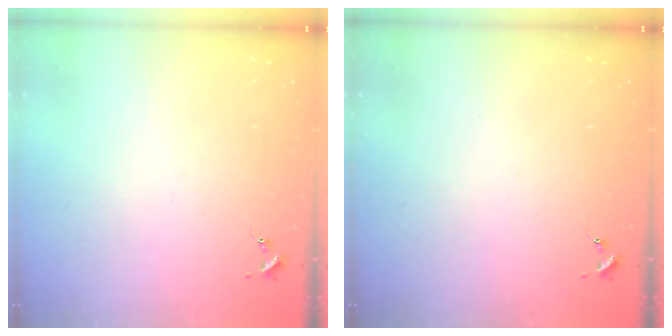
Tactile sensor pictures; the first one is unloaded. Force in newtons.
{"total": 0.0}